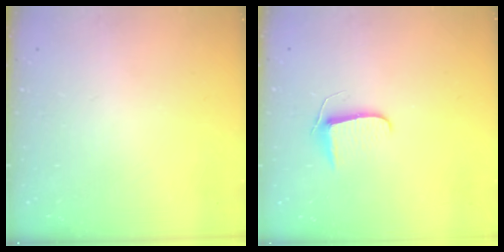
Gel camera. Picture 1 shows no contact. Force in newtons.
{"total": 6.3, "press": 6.2, "slide": 0.5}